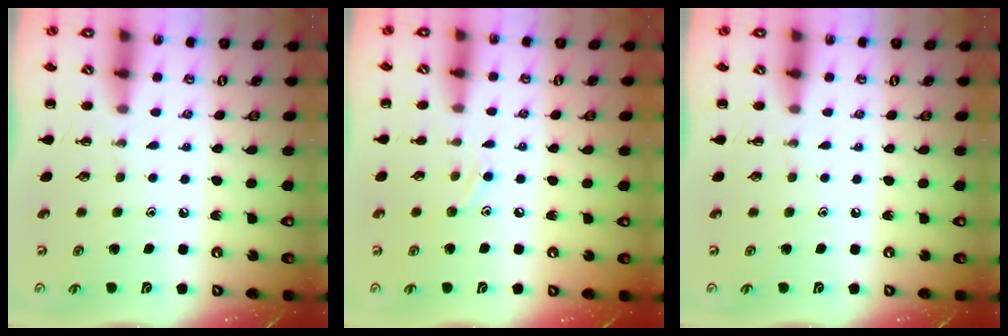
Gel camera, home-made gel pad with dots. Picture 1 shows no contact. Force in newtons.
{"total": 6.3, "press": 5.9, "slide": 2.1}
{"total": 0.0}